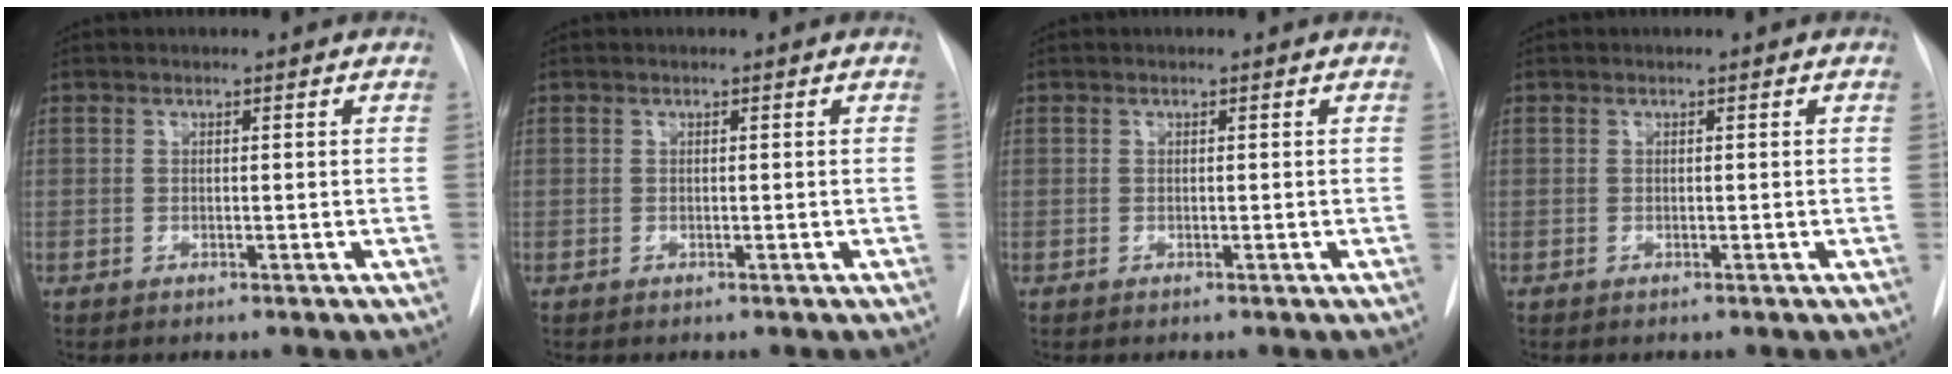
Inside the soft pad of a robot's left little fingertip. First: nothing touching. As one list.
[{"total": 0.0}, {"total": 0.0}, {"total": 0.0}]